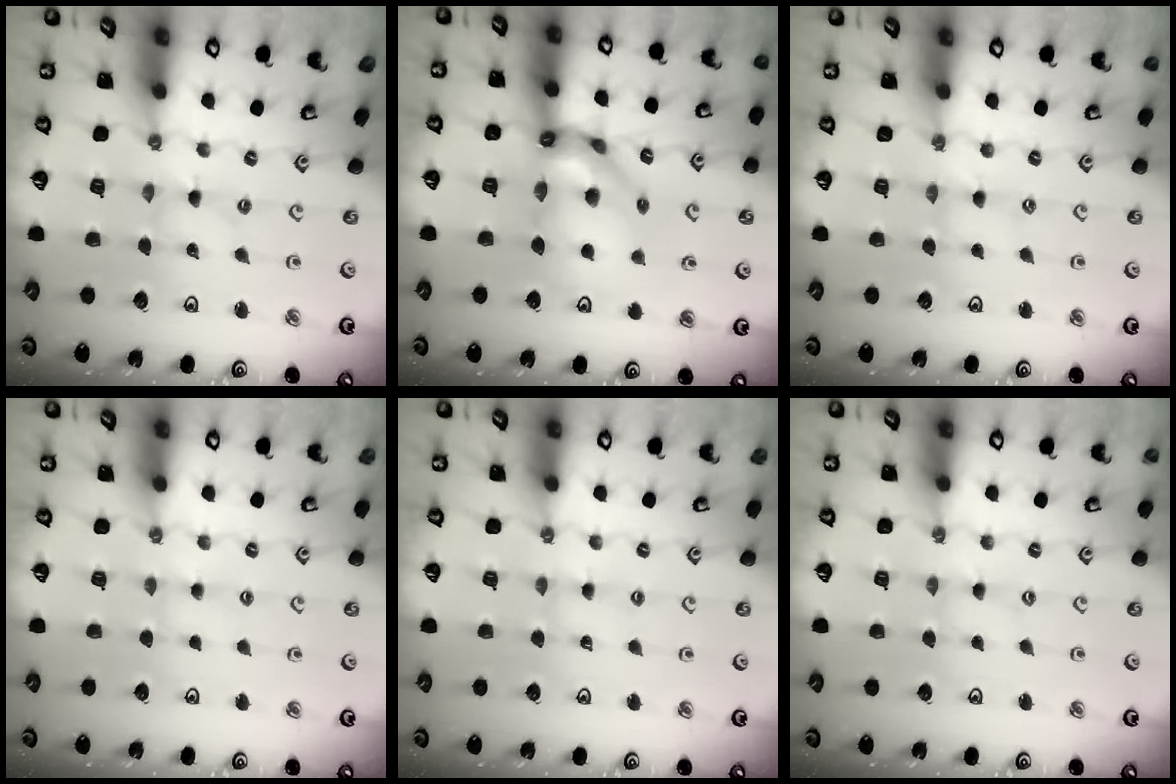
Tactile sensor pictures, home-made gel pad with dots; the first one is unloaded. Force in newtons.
{"total": 14.4, "press": 14.3, "slide": 2.0}
{"total": 1.2, "press": 1.1, "slide": 0.3}
{"total": 1.6, "press": 1.6, "slide": 0.3}
{"total": 1.5, "press": 1.5, "slide": 0.3}
{"total": 0.0}